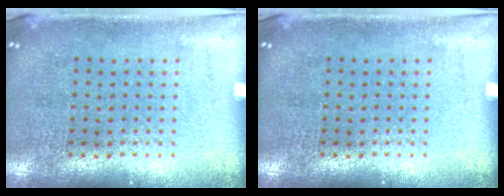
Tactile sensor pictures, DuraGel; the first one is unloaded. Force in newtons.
{"total": 0.0}